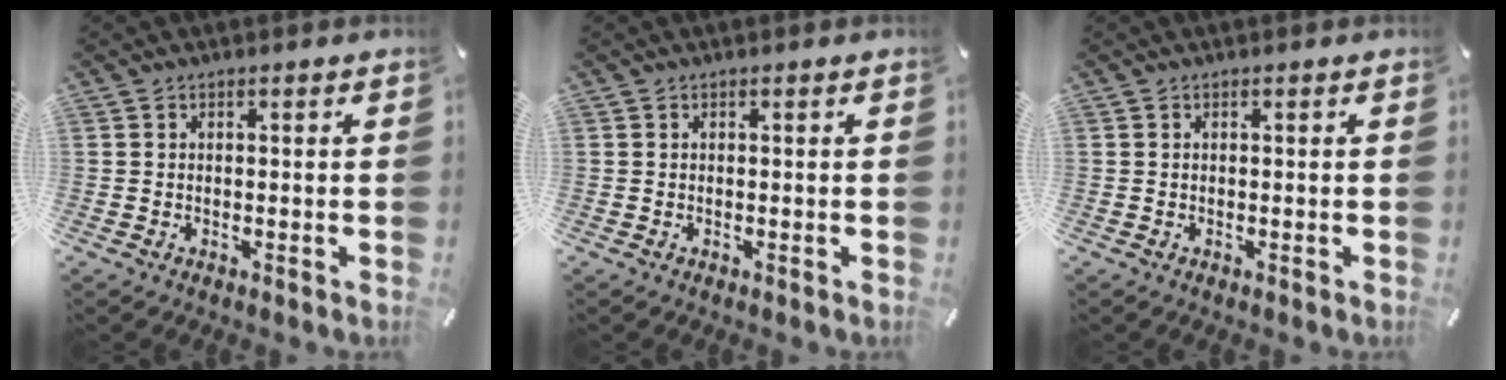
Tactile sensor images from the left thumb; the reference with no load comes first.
{"total": 0.0}
{"total": 0.0}